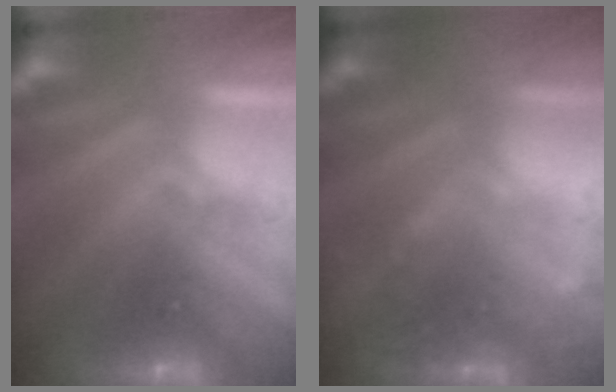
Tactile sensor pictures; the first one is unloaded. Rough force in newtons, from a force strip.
{"total": 2.2}